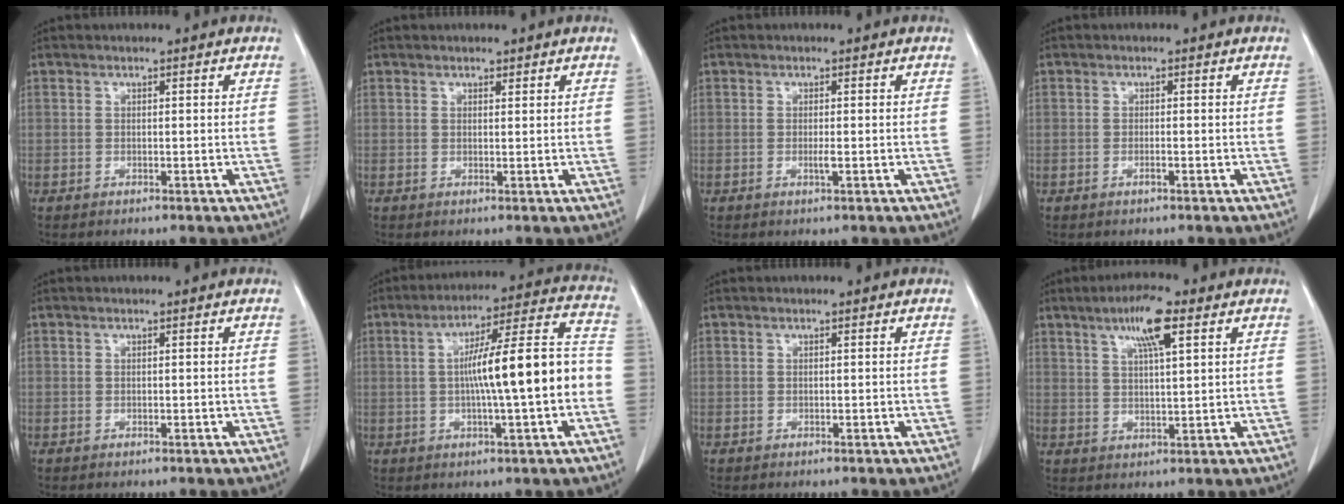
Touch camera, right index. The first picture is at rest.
{"total": 0.6, "force": [0.4, 0.4, 0.2], "torque": [0.000, -0.003, 0.003]}
{"total": 1.2, "force": [-0.4, 0.1, 1.1], "torque": [-0.021, -0.002, -0.007]}
{"total": 1.0, "force": [-0.6, 0.0, 0.8], "torque": [-0.016, 0.000, -0.011]}
{"total": 0.0}
{"total": 14.9, "force": [-1.7, 1.1, 14.7], "torque": [-0.228, 0.025, -0.029]}
{"total": 0.0}
{"total": 7.3, "force": [3.8, 1.0, 6.1], "torque": [-0.111, 0.007, 0.064]}